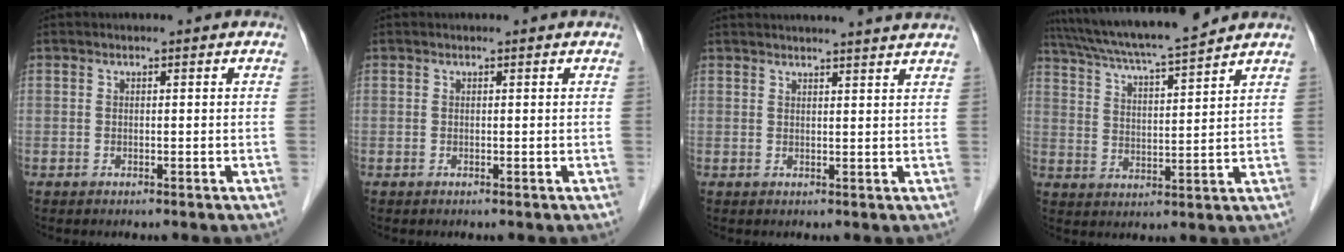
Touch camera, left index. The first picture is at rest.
{"total": 0.7, "force": [0.6, 0.1, 0.2], "torque": [-0.006, 0.006, 0.007]}
{"total": 11.1, "force": [10.4, -0.6, 3.7], "torque": [-0.053, 0.006, 0.115]}
{"total": 13.9, "force": [12.5, -0.1, 6.2], "torque": [-0.119, 0.016, 0.206]}